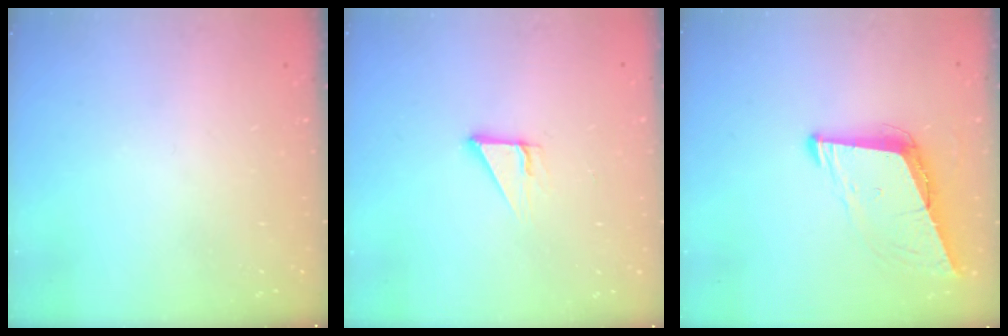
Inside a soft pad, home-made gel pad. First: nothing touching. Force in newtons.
{"total": 3.8, "press": 3.8, "slide": 0.2}
{"total": 8.9, "press": 8.2, "slide": 3.5}